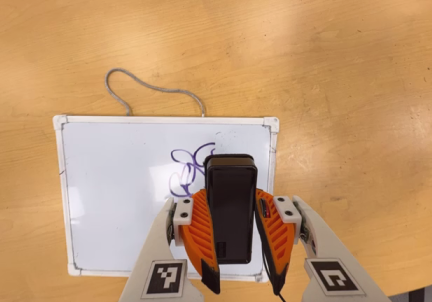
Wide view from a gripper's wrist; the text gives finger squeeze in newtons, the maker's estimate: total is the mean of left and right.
{"total": 7.9, "left": 5.7, "right": 10.2}